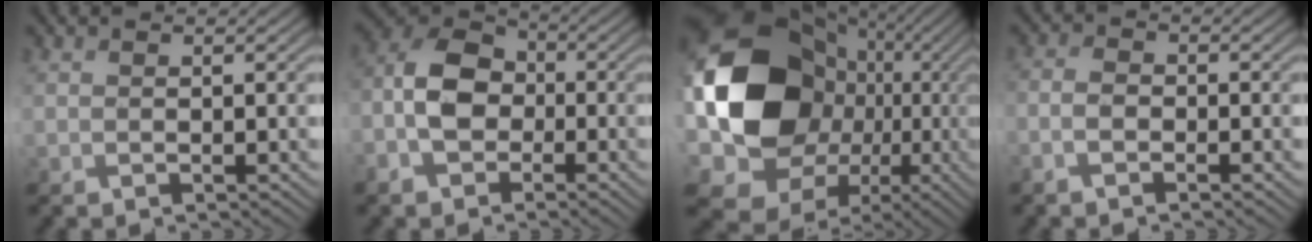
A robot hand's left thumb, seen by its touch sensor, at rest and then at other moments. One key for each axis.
{"total": 7.4, "fx": -2.6, "fy": 5.2, "fz": 4.5, "tx": -0.096, "ty": 0.007, "tz": -0.074}
{"total": 21.2, "fx": 0.3, "fy": 17.5, "fz": 11.9, "tx": -0.295, "ty": -0.034, "tz": 0.031}
{"total": 1.8, "fx": -1.6, "fy": 0.5, "fz": 0.6, "tx": -0.004, "ty": 0.006, "tz": -0.044}